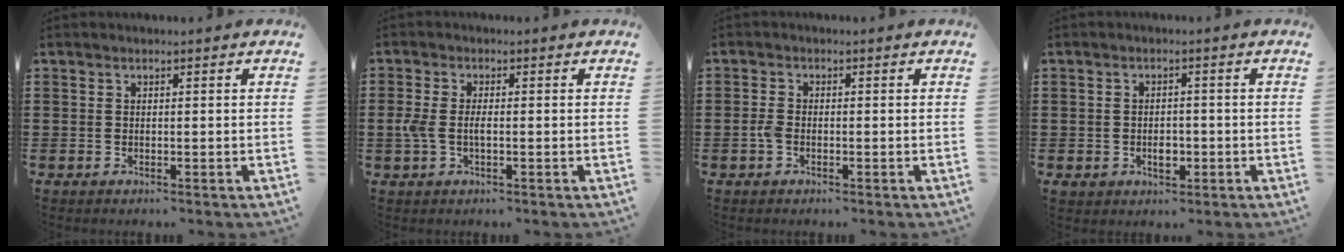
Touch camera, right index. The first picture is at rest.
{"total": 2.8, "force": [-0.5, 1.2, 2.5], "torque": [-0.068, -0.005, -0.017]}
{"total": 1.9, "force": [-0.7, 1.0, 1.4], "torque": [-0.042, -0.004, -0.018]}
{"total": 2.8, "force": [-0.9, 1.8, 1.9], "torque": [-0.040, 0.000, -0.015]}